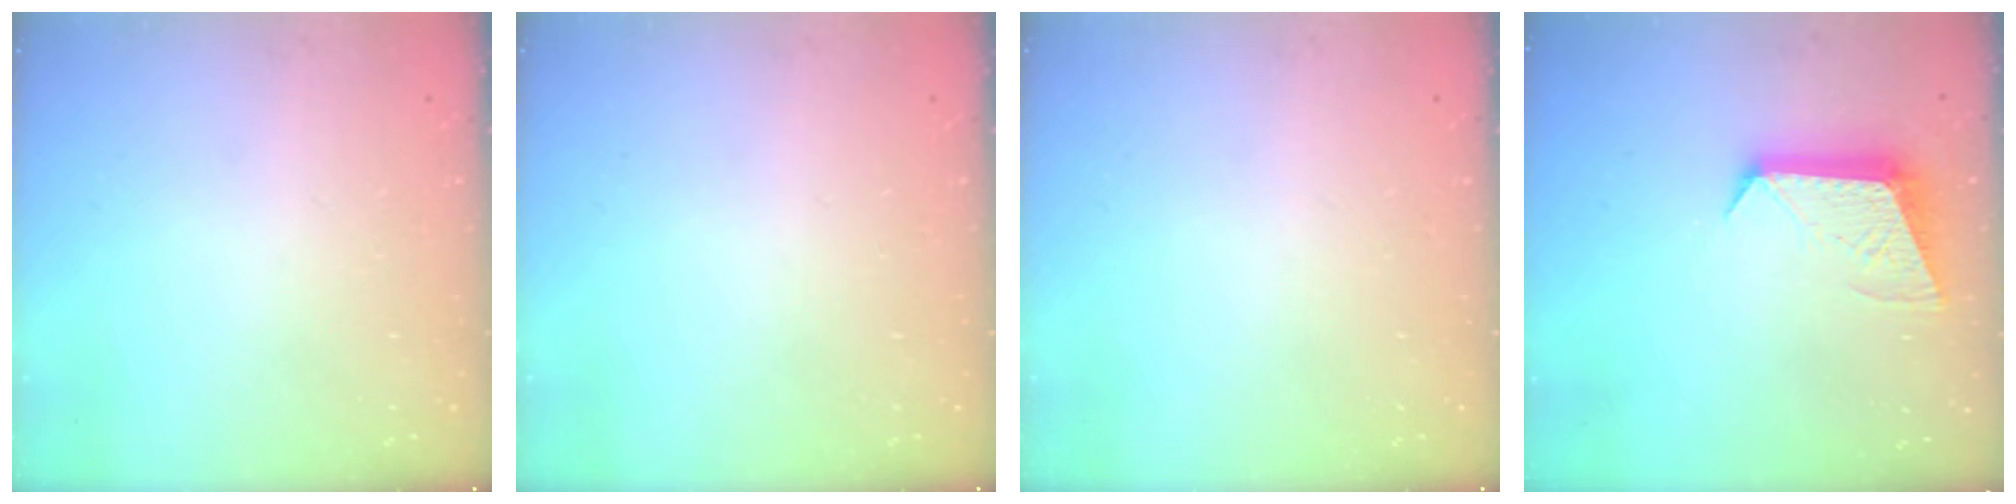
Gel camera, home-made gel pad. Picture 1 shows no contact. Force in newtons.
{"total": 0.0}
{"total": 0.0}
{"total": 10.3, "press": 10.3, "slide": 0.5}